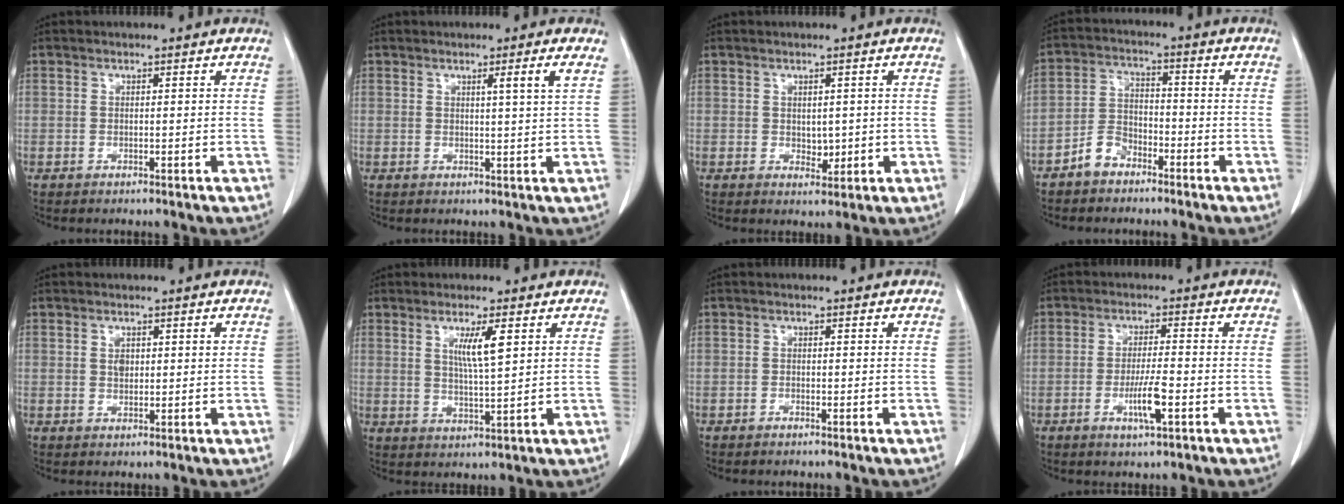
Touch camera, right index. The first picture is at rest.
{"total": 2.7, "force": [1.2, -0.9, 2.2], "torque": [-0.036, -0.007, 0.021]}
{"total": 2.4, "force": [0.1, 1.6, 1.7], "torque": [-0.024, -0.004, 0.009]}
{"total": 5.1, "force": [-3.5, 3.2, 1.8], "torque": [-0.037, 0.014, -0.069]}
{"total": 1.9, "force": [0.6, 1.1, 1.4], "torque": [-0.028, 0.002, 0.013]}
{"total": 5.3, "force": [2.0, 0.2, 4.9], "torque": [-0.089, -0.007, 0.036]}
{"total": 0.5, "force": [-0.5, 0.1, 0.1], "torque": [-0.003, 0.000, -0.010]}
{"total": 5.2, "force": [-2.0, 0.3, 4.8], "torque": [-0.092, -0.007, -0.035]}